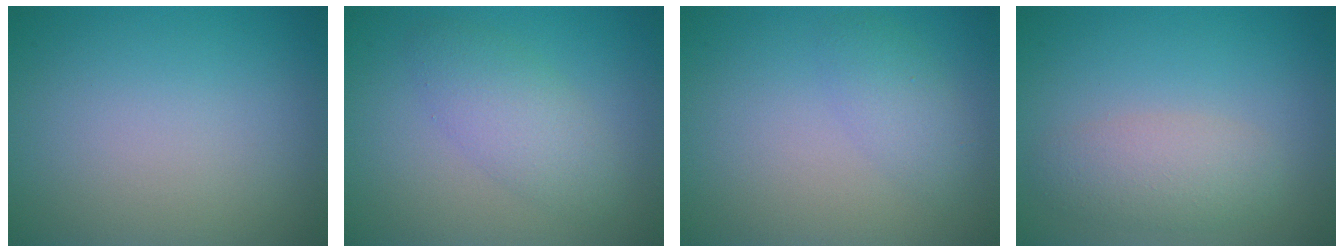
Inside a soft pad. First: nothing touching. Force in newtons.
{"total": 3.2, "press": 3.2, "slide": 0.1}
{"total": 2.0, "press": 2.0, "slide": 0.2}
{"total": 3.1, "press": 3.1, "slide": 0.1}